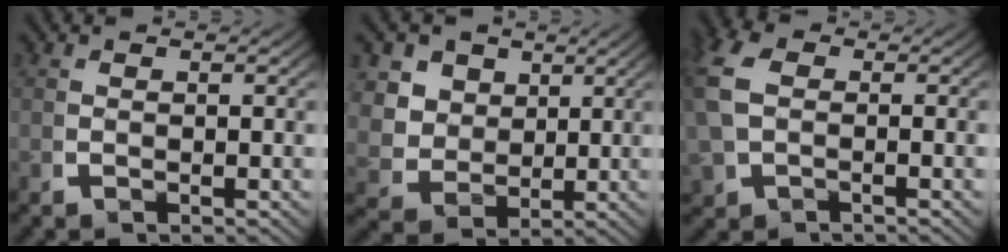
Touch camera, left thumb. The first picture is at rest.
{"total": 8.3, "force": [1.8, 6.9, 4.3], "torque": [-0.107, -0.034, 0.038]}
{"total": 4.1, "force": [0.0, 3.0, 2.7], "torque": [-0.081, -0.007, 0.011]}